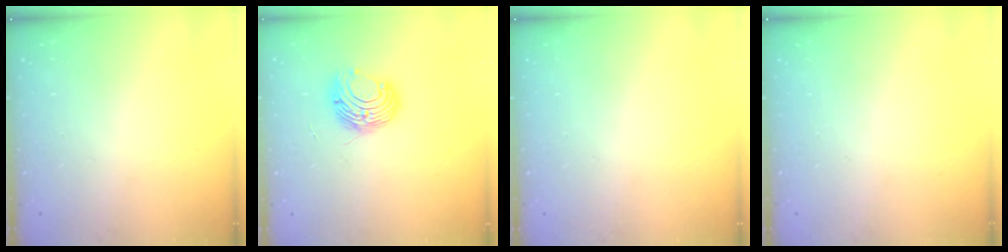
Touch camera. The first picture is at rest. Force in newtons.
{"total": 11.4, "press": 11.3, "slide": 1.1}
{"total": 0.0}
{"total": 0.0}